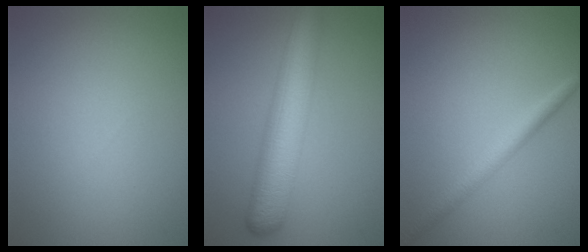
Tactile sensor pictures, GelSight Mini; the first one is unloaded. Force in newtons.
{"total": 7.6, "press": 7.5, "slide": 0.3}
{"total": 2.5, "press": 2.5, "slide": 0.1}